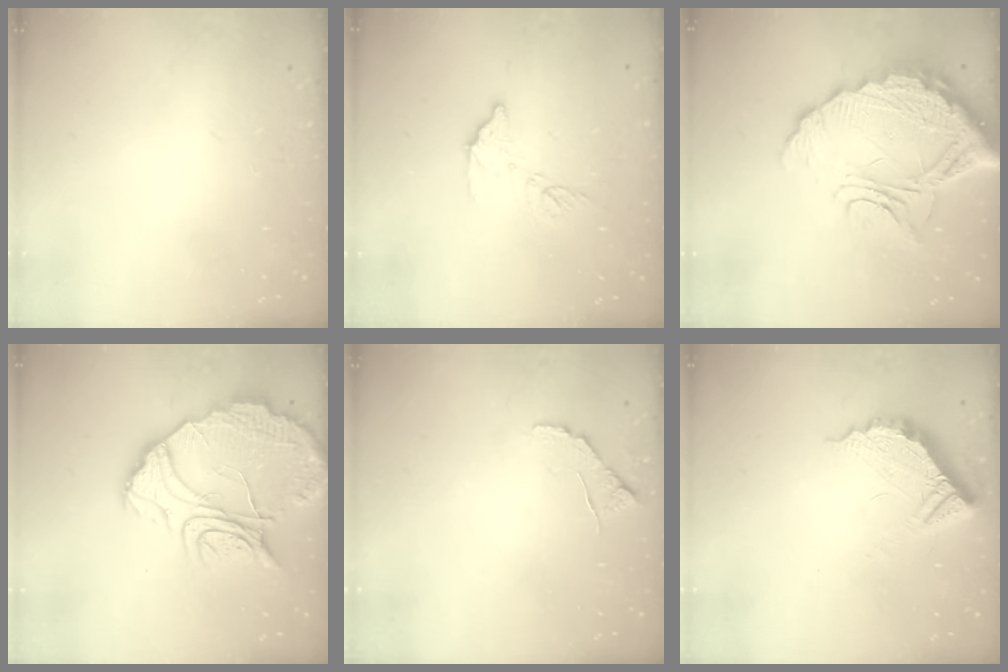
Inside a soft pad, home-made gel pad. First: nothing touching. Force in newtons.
{"total": 7.5, "press": 7.5, "slide": 0.4}
{"total": 19.6, "press": 19.5, "slide": 1.7}
{"total": 17.6, "press": 17.5, "slide": 1.6}
{"total": 6.4, "press": 6.4, "slide": 0.4}
{"total": 10.6, "press": 10.5, "slide": 1.0}